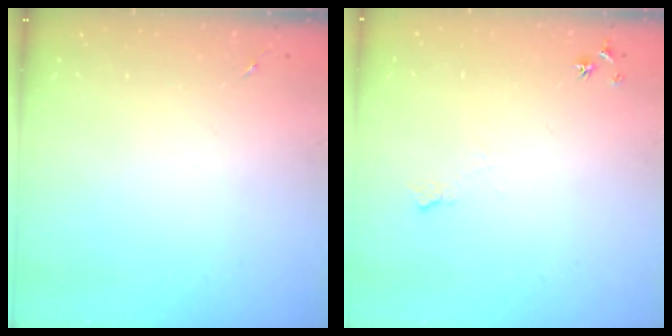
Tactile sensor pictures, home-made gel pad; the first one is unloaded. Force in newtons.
{"total": 6.5, "press": 6.4, "slide": 0.8}